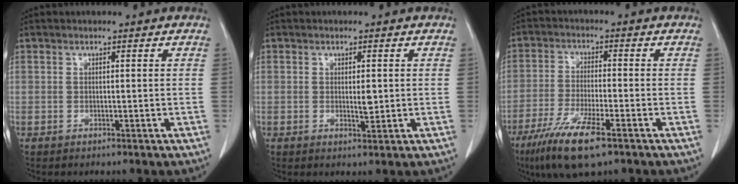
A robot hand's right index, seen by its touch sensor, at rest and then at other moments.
{"total": 1.9, "force": [0.2, 0.7, 1.8], "torque": [-0.029, -0.003, 0.005]}
{"total": 10.1, "force": [-6.2, 1.4, 7.9], "torque": [-0.154, -0.025, -0.107]}